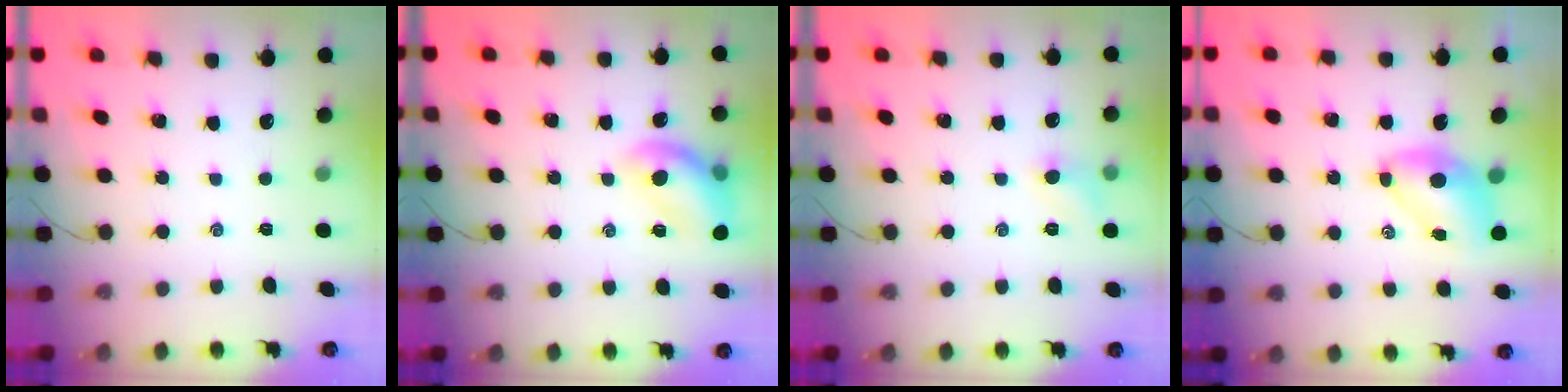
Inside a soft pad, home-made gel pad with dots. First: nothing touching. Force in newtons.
{"total": 13.5, "press": 13.4, "slide": 1.5}
{"total": 5.9, "press": 5.6, "slide": 1.7}
{"total": 7.2, "press": 7.1, "slide": 1.1}